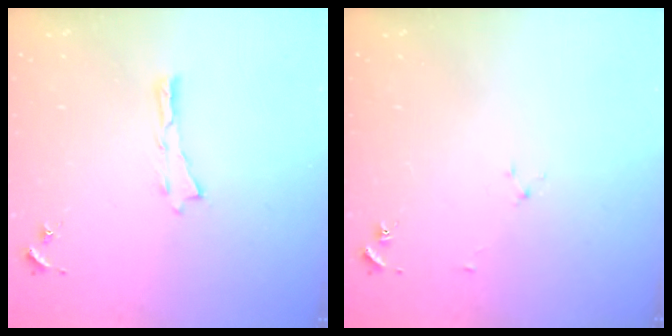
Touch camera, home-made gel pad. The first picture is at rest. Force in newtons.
{"total": 1.9, "press": 1.9, "slide": 0.3}